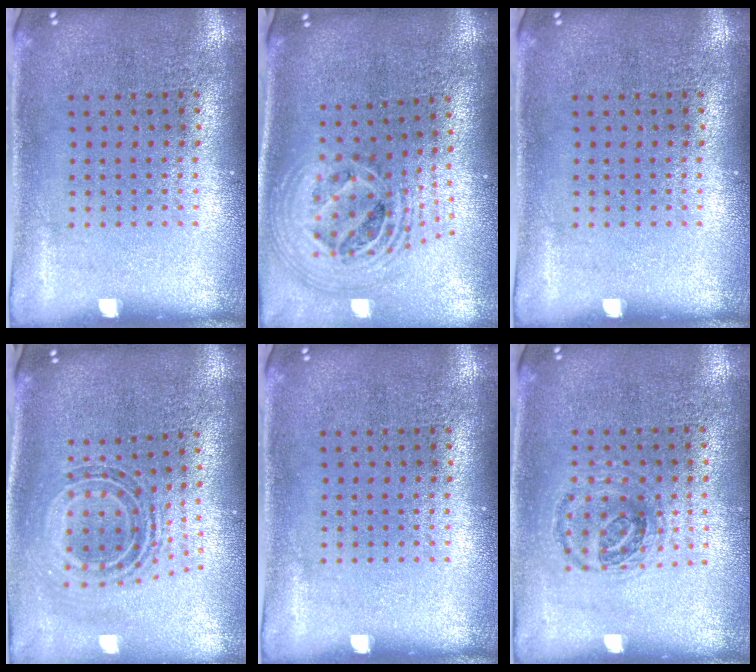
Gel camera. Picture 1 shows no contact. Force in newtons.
{"total": 2.5, "press": 1.8, "slide": 1.7}
{"total": 0.0}
{"total": 0.9, "press": 0.8, "slide": 0.5}
{"total": 0.0}
{"total": 0.9, "press": 0.9, "slide": 0.2}